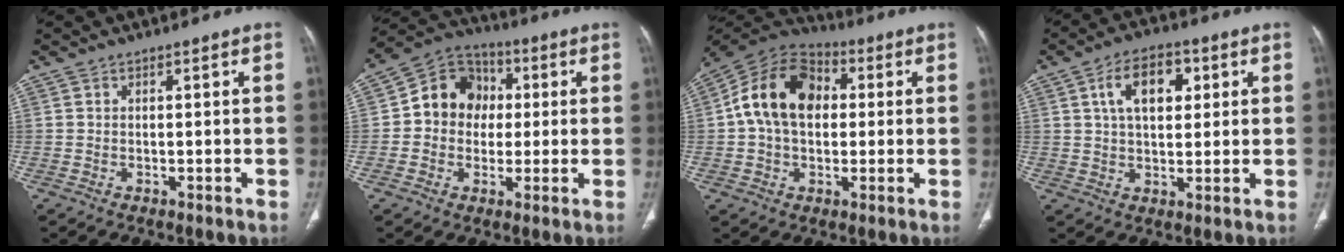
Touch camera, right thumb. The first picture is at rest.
{"total": 11.5, "force": [0.7, 10.2, 5.3], "torque": [-0.050, 0.024, 0.000]}
{"total": 15.7, "force": [1.8, 11.0, 11.0], "torque": [-0.175, 0.029, 0.021]}
{"total": 10.0, "force": [3.1, 5.7, 7.5], "torque": [-0.104, 0.003, 0.049]}